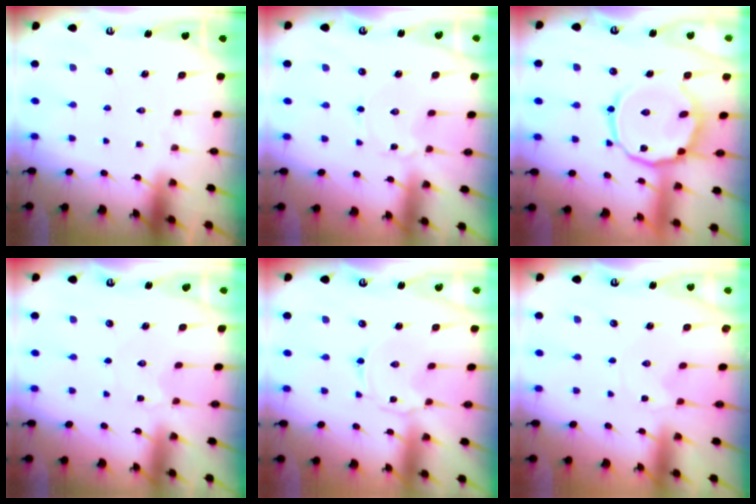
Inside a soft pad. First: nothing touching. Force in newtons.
{"total": 1.5, "press": 1.5, "slide": 0.2}
{"total": 13.3, "press": 13.3, "slide": 1.2}
{"total": 2.8, "press": 2.8, "slide": 0.3}
{"total": 0.0}
{"total": 0.0}